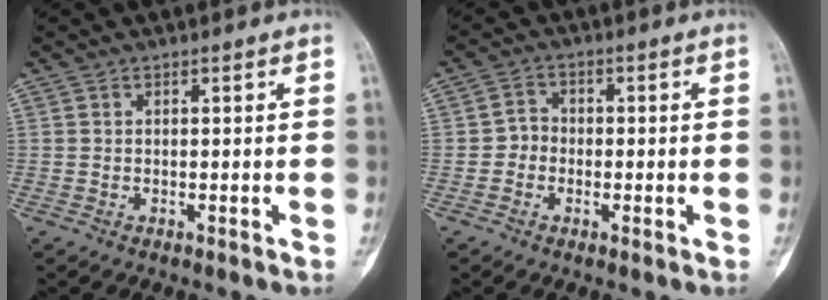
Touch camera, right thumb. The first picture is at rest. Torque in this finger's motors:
{"motor_torque": [0.46, -0.03, -0.07, -0.17, 0.02]}